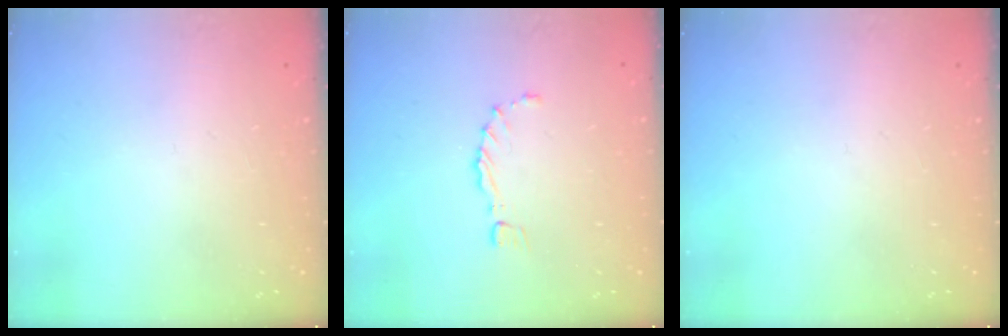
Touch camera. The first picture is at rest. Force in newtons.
{"total": 0.9, "press": 0.9, "slide": 0.4}
{"total": 0.0}